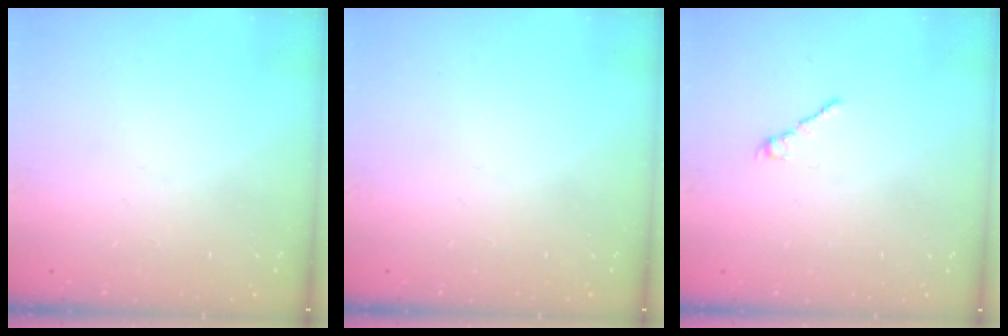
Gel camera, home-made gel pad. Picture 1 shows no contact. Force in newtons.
{"total": 0.0}
{"total": 1.7, "press": 1.5, "slide": 0.6}